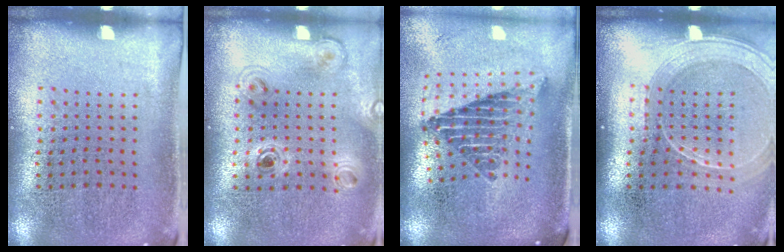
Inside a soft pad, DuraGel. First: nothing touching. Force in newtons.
{"total": 1.1, "press": 1.1, "slide": 0.3}
{"total": 2.4, "press": 1.7, "slide": 1.7}
{"total": 2.0, "press": 1.8, "slide": 0.8}